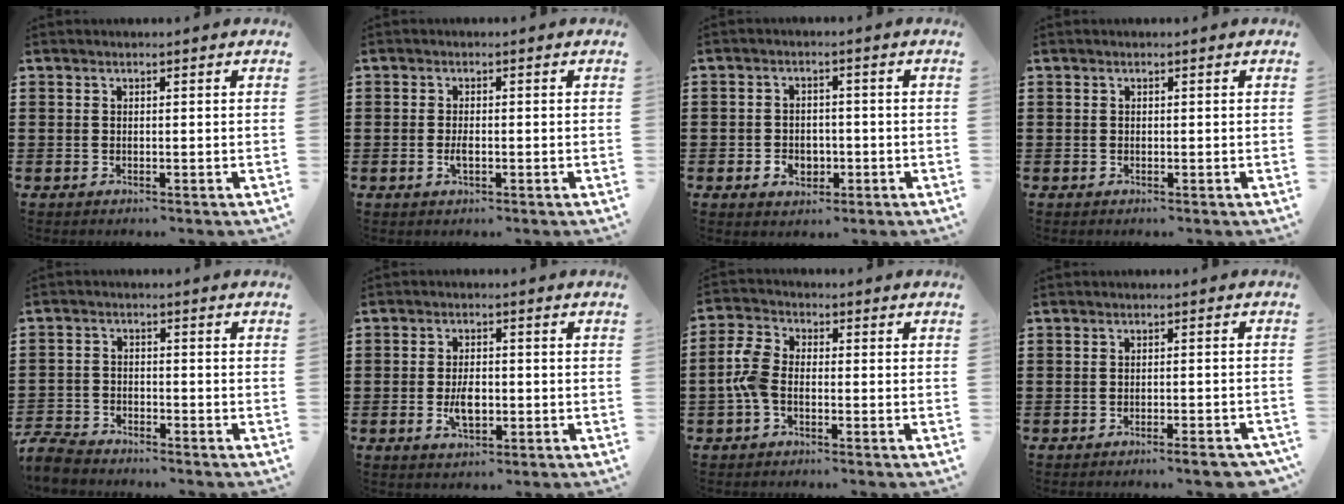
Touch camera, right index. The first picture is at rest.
{"total": 1.8, "force": [-0.5, 0.7, 1.6], "torque": [-0.038, -0.005, -0.011]}
{"total": 3.1, "force": [-1.1, 2.5, 1.5], "torque": [-0.033, 0.004, -0.023]}
{"total": 0.0}
{"total": 3.9, "force": [-3.8, 0.7, 0.6], "torque": [-0.027, -0.002, -0.082]}
{"total": 4.4, "force": [-0.9, 2.2, 3.7], "torque": [-0.064, -0.003, -0.018]}
{"total": 5.4, "force": [-1.4, 3.2, 4.1], "torque": [-0.108, 0.001, -0.035]}
{"total": 3.0, "force": [-2.4, 0.1, 1.9], "torque": [-0.029, -0.006, -0.042]}